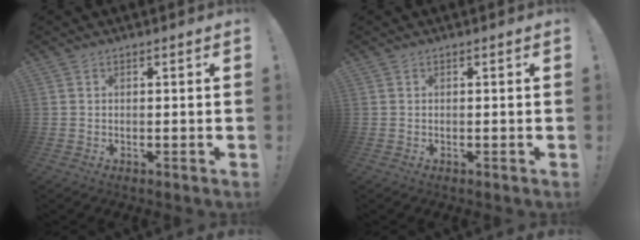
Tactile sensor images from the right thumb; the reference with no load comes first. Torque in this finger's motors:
{"motor_torque": [0.00, 0.00, 0.00, 0.00, 0.00]}